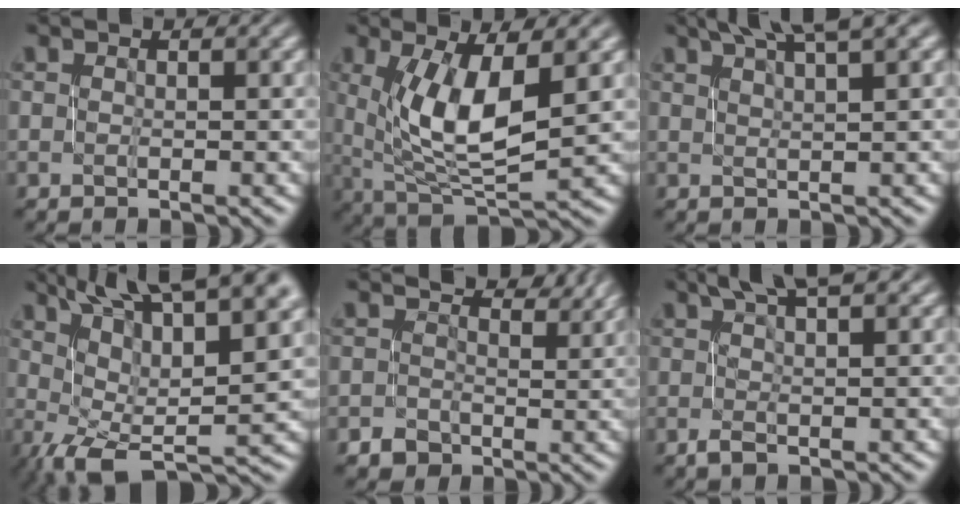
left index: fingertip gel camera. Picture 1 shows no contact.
{"total": 7.5, "force": [1.4, 2.8, 6.8], "torque": [-0.123, -0.011, 0.033]}
{"total": 5.2, "force": [3.4, 0.6, 3.8], "torque": [-0.044, 0.013, 0.055]}
{"total": 13.3, "force": [4.8, 5.6, 11.0], "torque": [-0.165, 0.018, 0.087]}
{"total": 3.2, "force": [1.1, 2.7, 1.1], "torque": [-0.012, -0.001, 0.010]}
{"total": 3.8, "force": [1.7, 1.0, 3.3], "torque": [-0.053, 0.008, 0.022]}